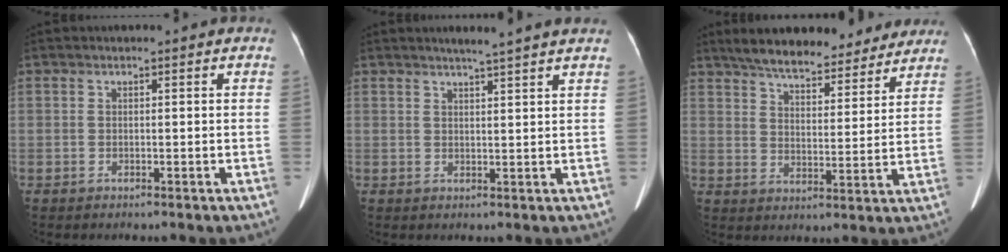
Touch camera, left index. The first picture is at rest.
{"total": 5.4, "force": [4.5, -0.9, 2.8], "torque": [-0.041, 0.007, 0.053]}
{"total": 18.0, "force": [15.5, 4.7, 7.8], "torque": [-0.118, 0.016, 0.217]}